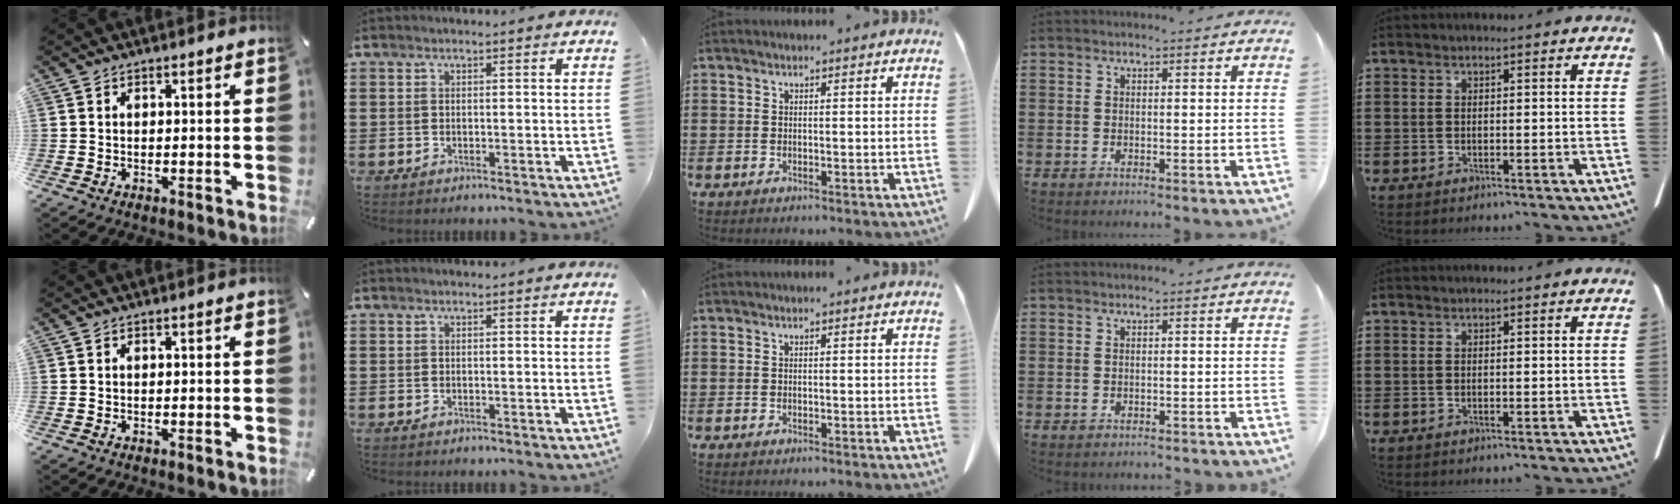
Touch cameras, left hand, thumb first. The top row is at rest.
{"ring": {"total": 0.6, "force": [-0.6, 0.1, 0.1], "torque": [-0.004, -0.001, -0.012]}}